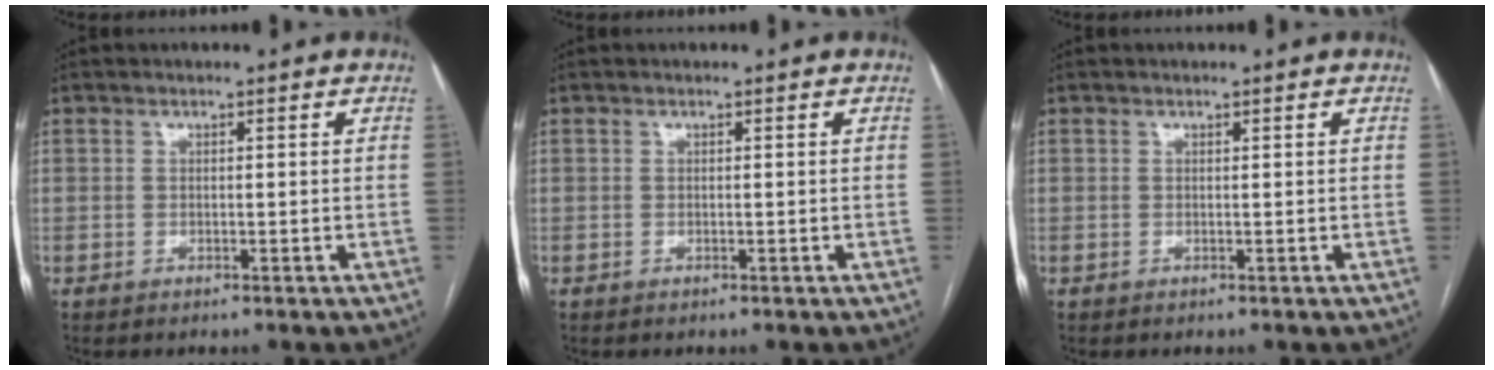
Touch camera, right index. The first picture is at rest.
{"total": 0.0}
{"total": 0.0}